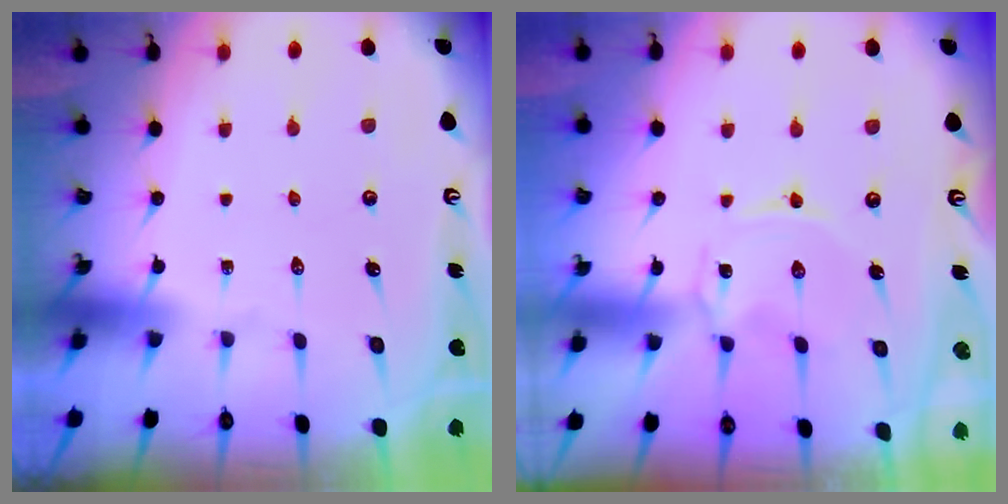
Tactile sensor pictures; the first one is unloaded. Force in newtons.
{"total": 0.6, "press": 0.6, "slide": 0.2}